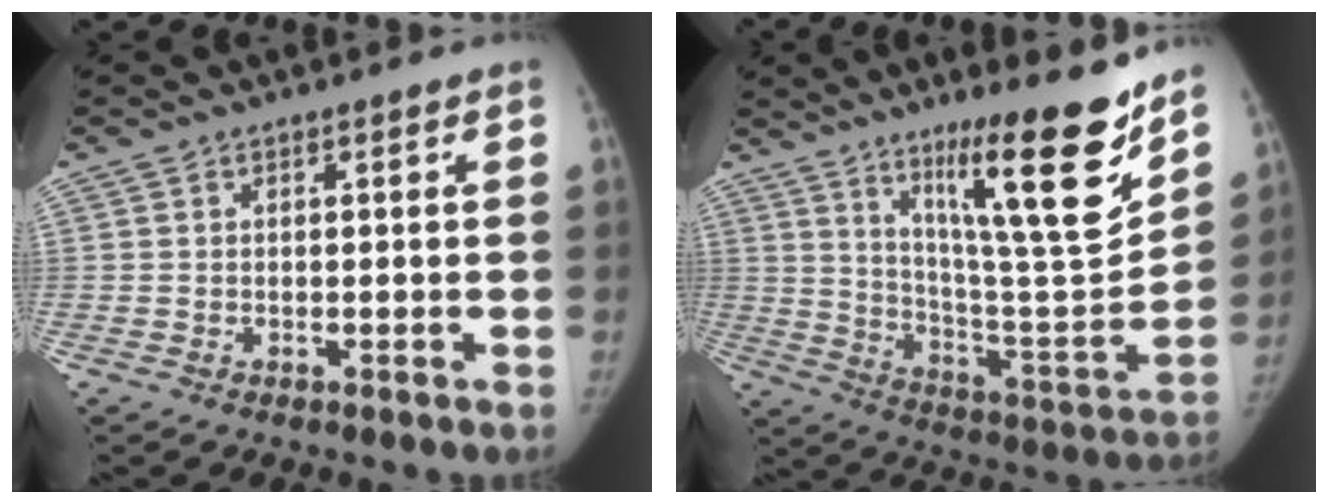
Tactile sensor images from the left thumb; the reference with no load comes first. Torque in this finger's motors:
{"motor_torque": [0.17, 0.25, 1.68, -1.09, 0.43]}